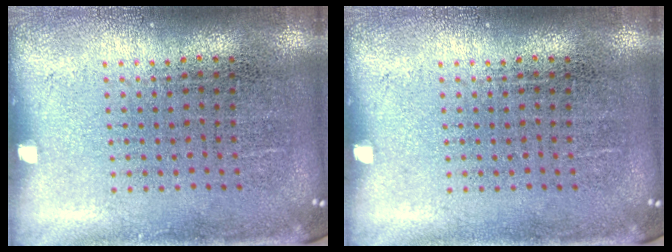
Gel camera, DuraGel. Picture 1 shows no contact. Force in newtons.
{"total": 0.0}